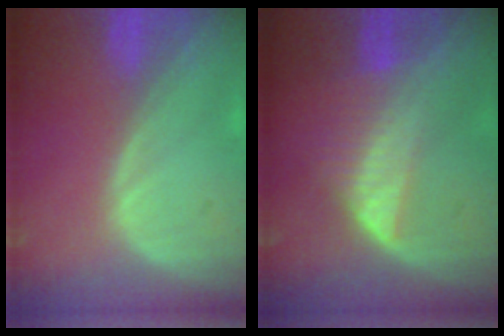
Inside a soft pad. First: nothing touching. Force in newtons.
{"total": 6.7, "press": 5.9, "slide": 3.2}